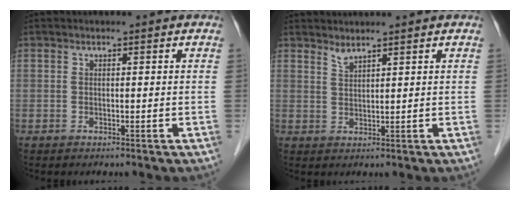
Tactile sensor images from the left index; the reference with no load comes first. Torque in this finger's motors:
{"motor_torque": [0.14, -0.09, 0.06, 0.02]}